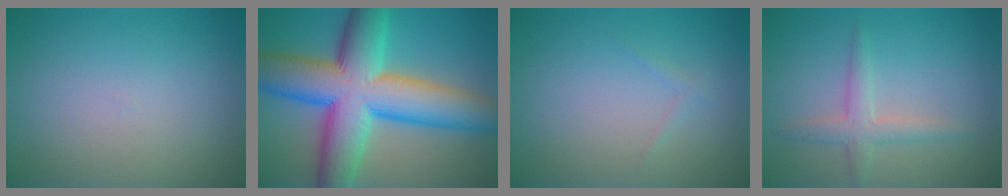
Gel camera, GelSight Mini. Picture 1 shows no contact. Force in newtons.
{"total": 14.2, "press": 14.2, "slide": 0.2}
{"total": 0.6, "press": 0.6, "slide": 0.0}
{"total": 2.3, "press": 2.3, "slide": 0.0}